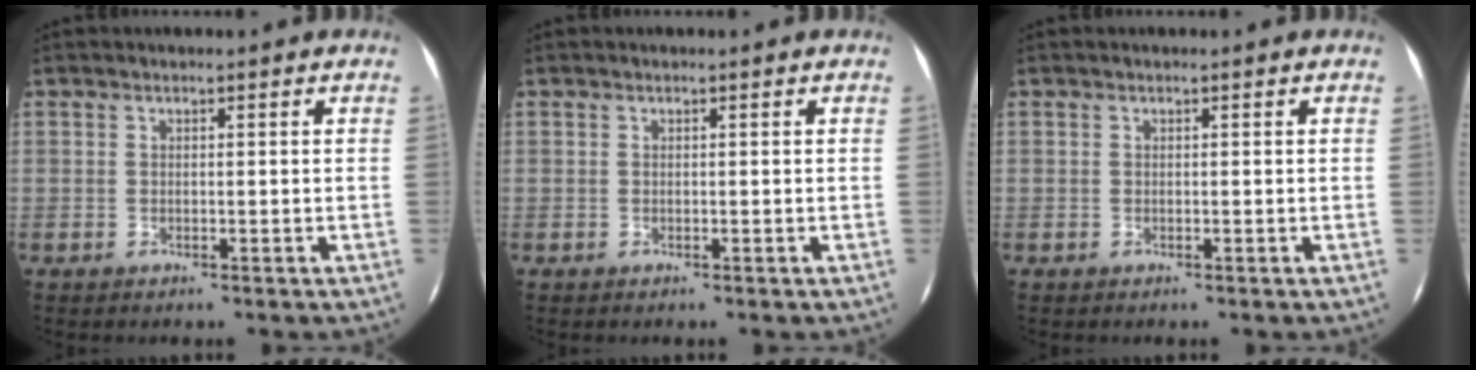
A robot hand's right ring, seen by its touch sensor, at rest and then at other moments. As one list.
[{"total": 0.0}, {"total": 0.0}]